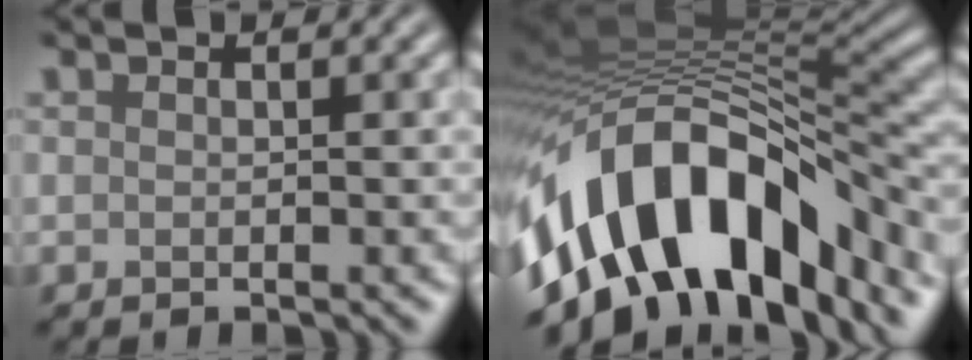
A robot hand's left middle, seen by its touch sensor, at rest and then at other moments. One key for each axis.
{"total": 15.5, "fx": -7.5, "fy": 8.0, "fz": 10.9, "tx": -0.178, "ty": 0.013, "tz": -0.132}